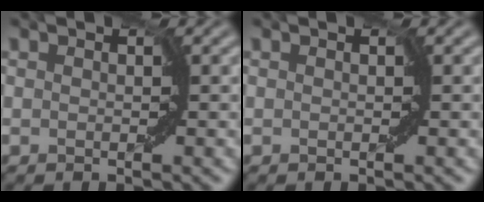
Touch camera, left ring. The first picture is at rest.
{"total": 0.0}